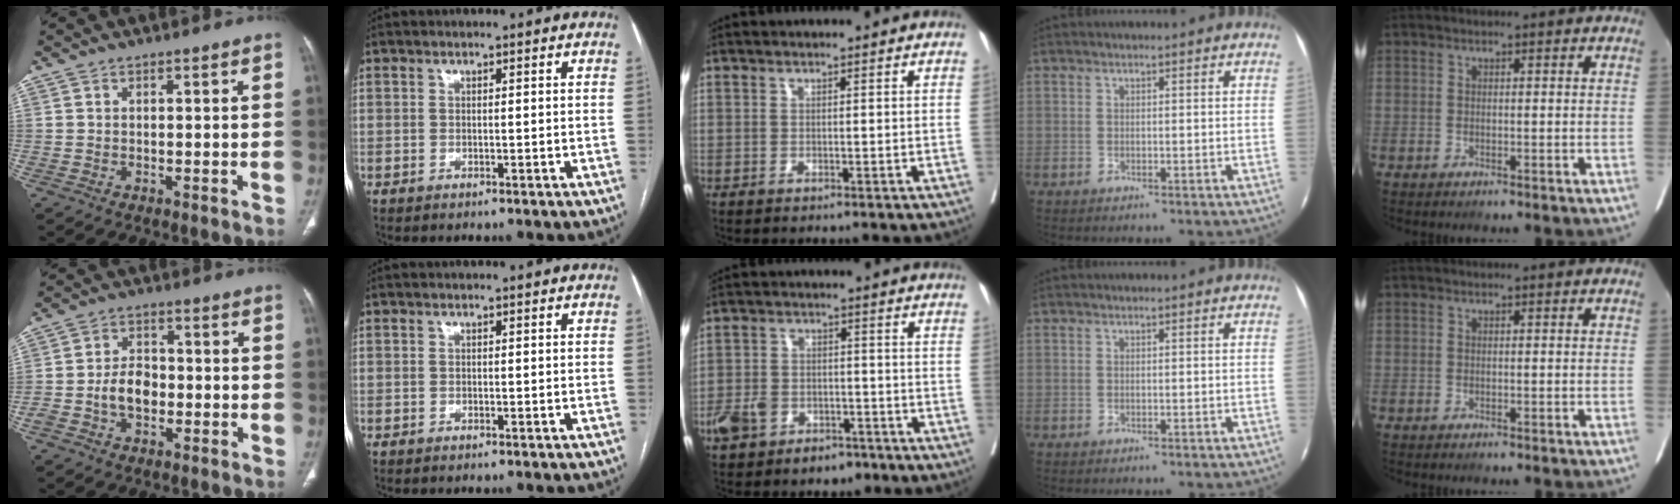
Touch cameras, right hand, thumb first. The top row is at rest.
{"thumb": {"total": 6.4, "force": [-1.6, 4.4, 4.3], "torque": [-0.068, 0.022, -0.034]}, "middle": {"total": 7.7, "force": [-4.3, 4.8, 4.1], "torque": [-0.080, 0.016, -0.064]}}